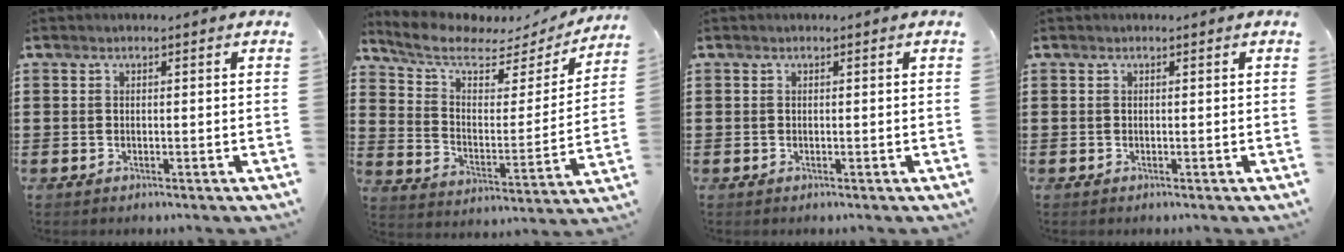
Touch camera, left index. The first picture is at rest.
{"total": 6.9, "force": [5.4, 2.5, 3.5], "torque": [-0.095, -0.029, 0.089]}
{"total": 0.0}
{"total": 0.0}